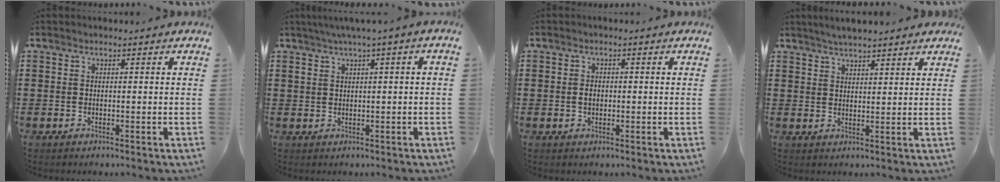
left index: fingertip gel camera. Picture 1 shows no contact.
{"total": 2.0, "force": [0.4, -0.2, 1.9], "torque": [-0.035, -0.002, 0.007]}
{"total": 1.6, "force": [0.0, 1.0, 1.3], "torque": [-0.026, 0.006, -0.001]}
{"total": 3.2, "force": [3.0, 0.1, 0.9], "torque": [-0.025, -0.004, 0.056]}